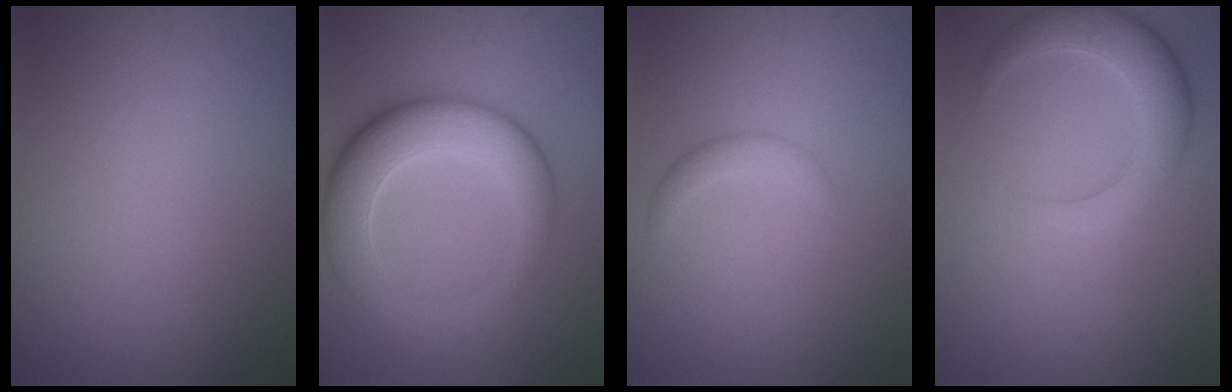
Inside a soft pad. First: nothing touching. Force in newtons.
{"total": 8.2, "press": 8.2, "slide": 0.5}
{"total": 1.3, "press": 1.3, "slide": 0.1}
{"total": 4.6, "press": 4.6, "slide": 0.2}